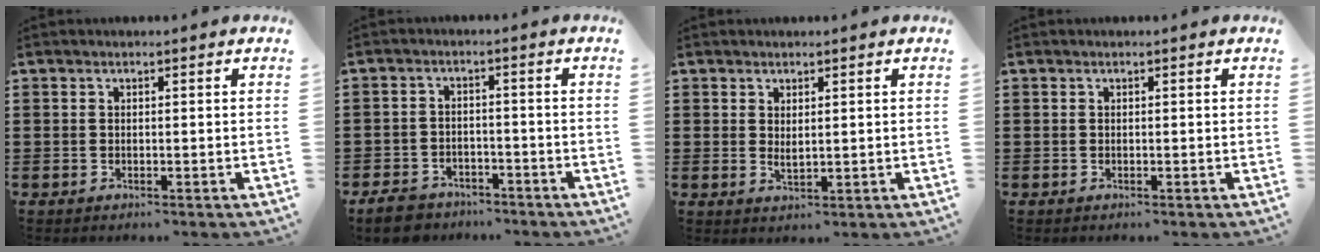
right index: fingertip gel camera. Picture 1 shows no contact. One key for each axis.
{"total": 4.0, "fx": -3.7, "fy": 1.2, "fz": 0.8, "tx": -0.021, "ty": 0.008, "tz": -0.075}
{"total": 1.6, "fx": 0.9, "fy": 0.6, "fz": 1.2, "tx": -0.024, "ty": 0.001, "tz": 0.016}
{"total": 0.0}